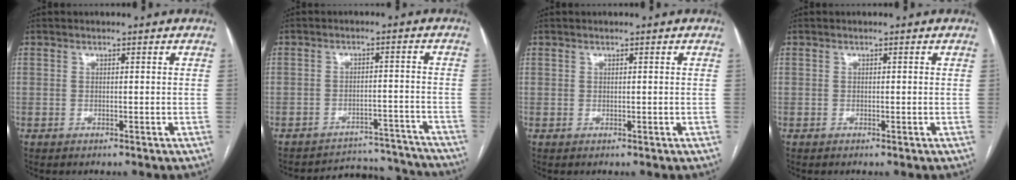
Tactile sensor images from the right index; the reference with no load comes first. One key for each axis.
{"total": 12.3, "fx": -11.9, "fy": 2.9, "fz": -0.6, "tx": 0.025, "ty": 0.037, "tz": -0.146}
{"total": 0.0}
{"total": 0.0}